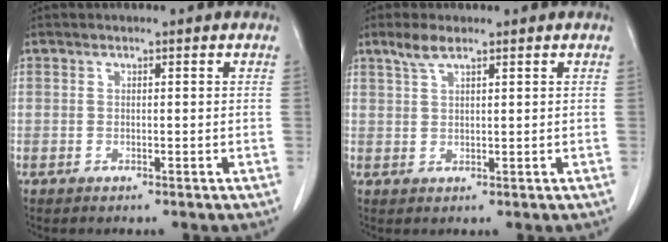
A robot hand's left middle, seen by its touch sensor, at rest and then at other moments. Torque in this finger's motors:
{"motor_torque": [0.61, -0.53, 0.01, 0.03]}